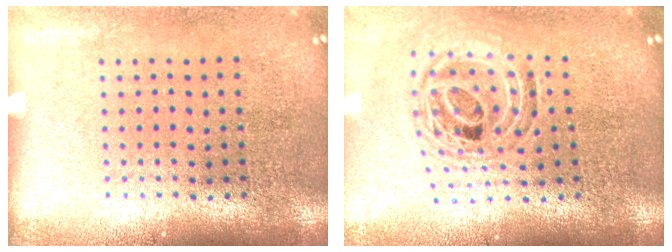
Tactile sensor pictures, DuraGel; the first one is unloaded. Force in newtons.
{"total": 1.1, "press": 1.0, "slide": 0.4}